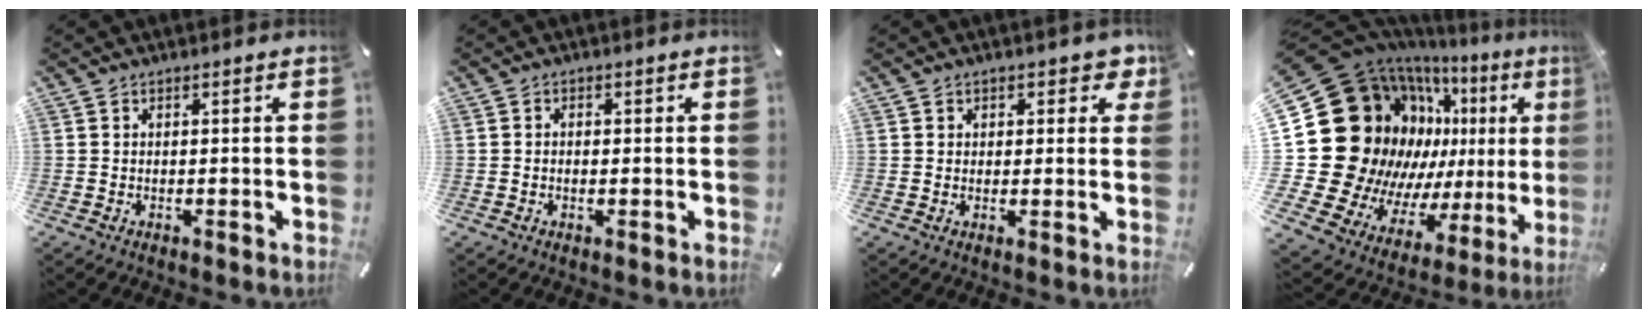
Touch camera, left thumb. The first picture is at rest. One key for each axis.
{"total": 1.0, "fx": -0.3, "fy": 0.7, "fz": 0.6, "tx": -0.012, "ty": 0.001, "tz": -0.007}
{"total": 3.7, "fx": 1.7, "fy": 2.8, "fz": 1.8, "tx": 0.001, "ty": -0.006, "tz": 0.023}
{"total": 32.8, "fx": 3.6, "fy": 24.5, "fz": 21.6, "tx": -0.336, "ty": -0.108, "tz": 0.141}